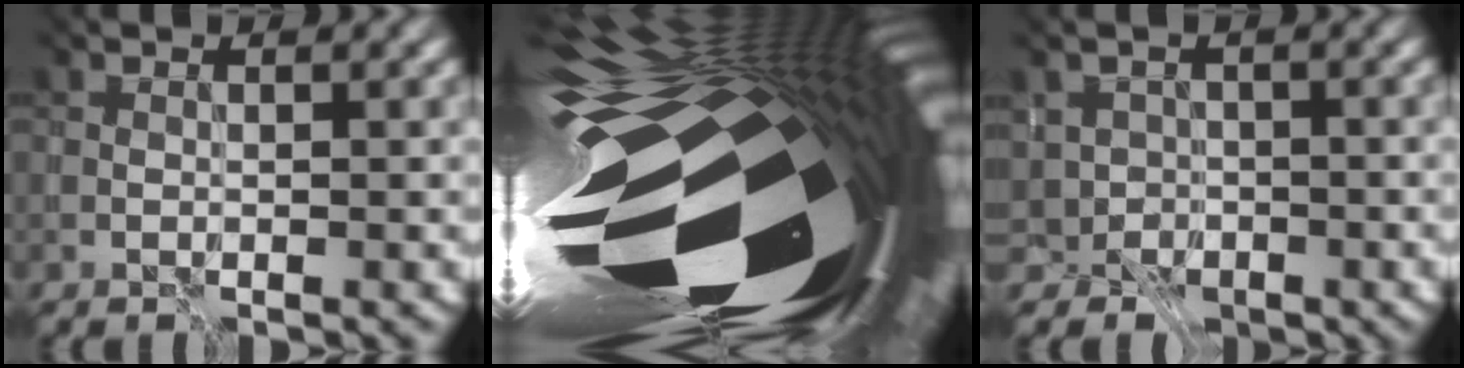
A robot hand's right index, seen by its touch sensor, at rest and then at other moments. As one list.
[{"total": 21.5, "force": [-3.7, 10.7, 18.2], "torque": [-0.327, -0.045, -0.047]}, {"total": 3.5, "force": [-1.3, 3.2, 0.1], "torque": [0.013, 0.004, -0.024]}]